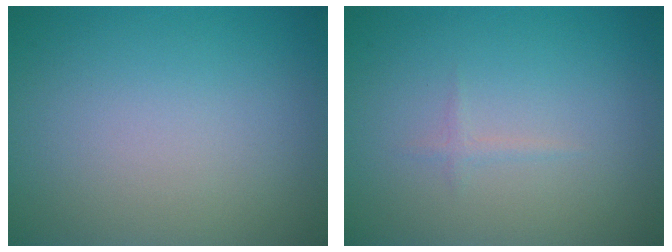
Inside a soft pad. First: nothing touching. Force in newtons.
{"total": 0.6, "press": 0.6, "slide": 0.0}